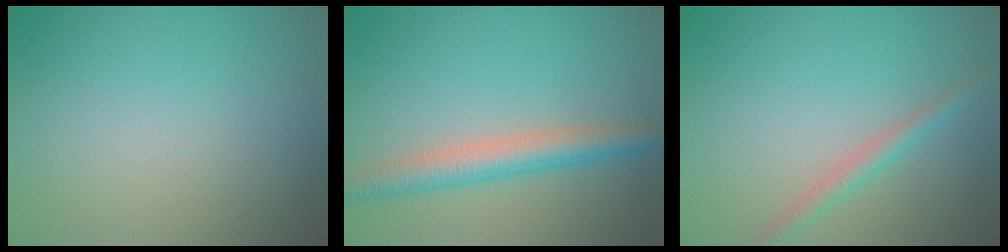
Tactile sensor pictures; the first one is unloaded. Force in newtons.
{"total": 4.1, "press": 4.1, "slide": 0.0}
{"total": 1.8, "press": 1.8, "slide": 0.0}